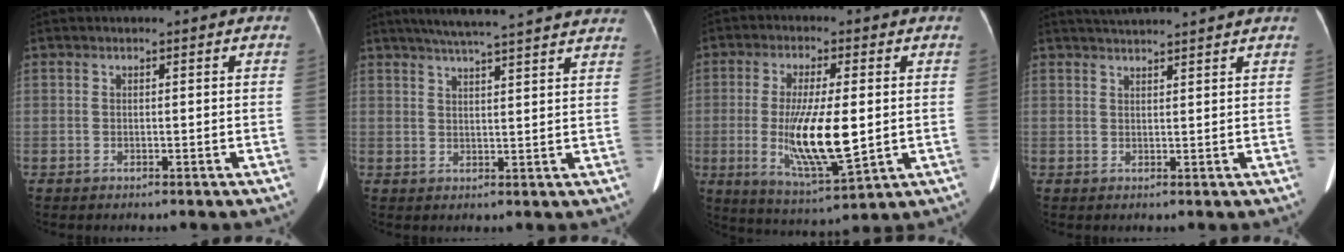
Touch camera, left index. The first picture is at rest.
{"total": 17.9, "force": [16.0, 0.6, 8.1], "torque": [-0.125, 0.021, 0.202]}
{"total": 12.0, "force": [-1.7, 2.3, 11.7], "torque": [-0.224, -0.023, -0.021]}
{"total": 5.9, "force": [5.5, -0.6, 1.9], "torque": [-0.030, 0.029, 0.078]}